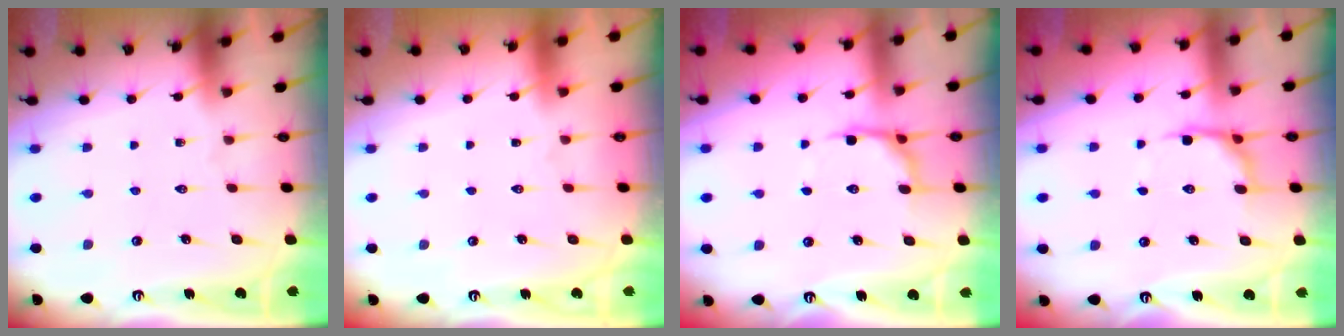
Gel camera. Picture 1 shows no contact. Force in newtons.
{"total": 1.6, "press": 1.6, "slide": 0.1}
{"total": 5.9, "press": 5.3, "slide": 2.5}
{"total": 5.9, "press": 5.3, "slide": 2.5}